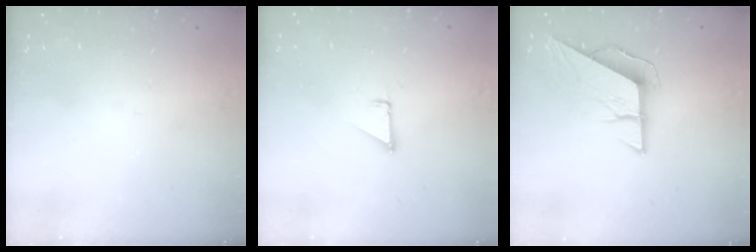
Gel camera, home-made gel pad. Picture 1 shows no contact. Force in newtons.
{"total": 1.4, "press": 1.3, "slide": 0.1}
{"total": 8.4, "press": 8.4, "slide": 0.4}